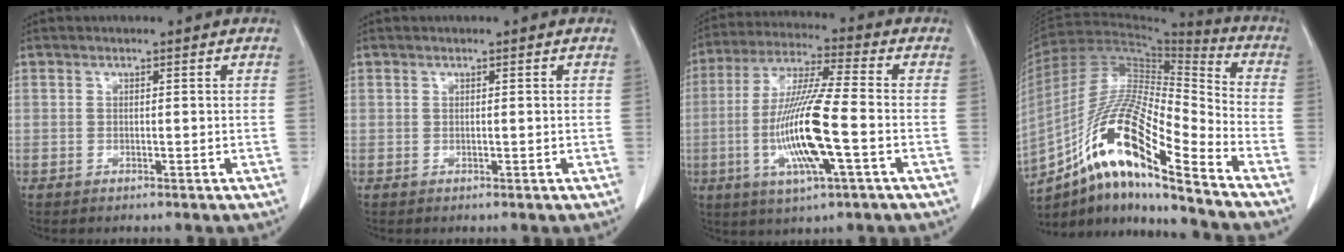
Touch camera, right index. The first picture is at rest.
{"total": 0.0}
{"total": 14.6, "force": [-3.4, 1.1, 14.2], "torque": [-0.283, -0.011, -0.064]}
{"total": 18.8, "force": [-11.6, 2.0, 14.6], "torque": [-0.287, 0.000, -0.207]}